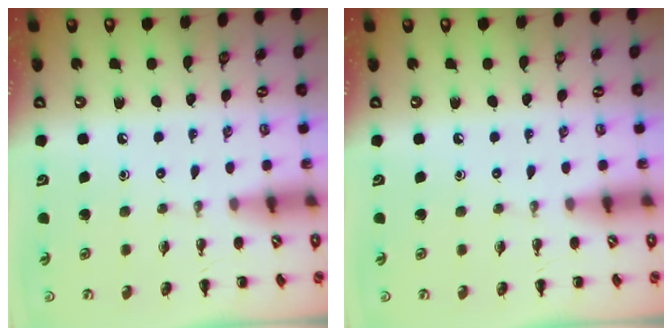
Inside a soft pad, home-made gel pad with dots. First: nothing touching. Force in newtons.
{"total": 0.0}